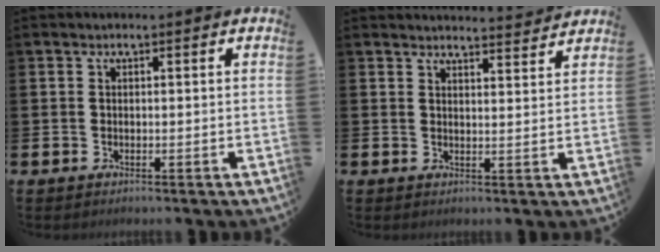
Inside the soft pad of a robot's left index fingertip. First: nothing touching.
{"total": 3.6, "force": [3.6, 0.0, 0.0], "torque": [0.004, -0.028, 0.062]}